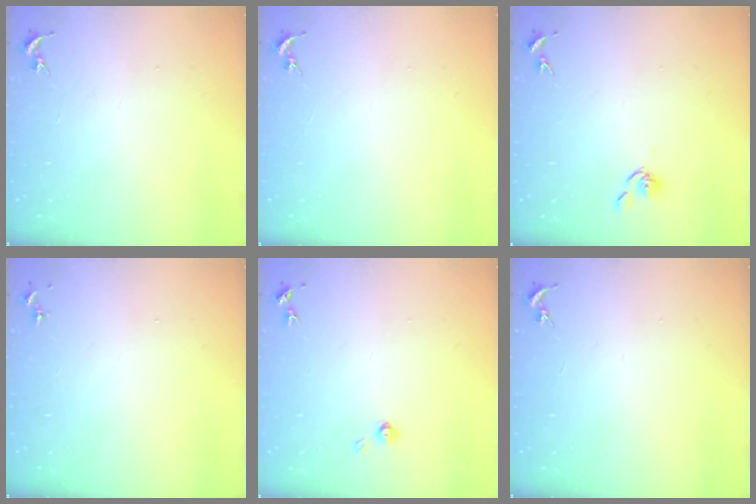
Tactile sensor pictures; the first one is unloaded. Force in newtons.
{"total": 0.0}
{"total": 4.3, "press": 4.2, "slide": 0.6}
{"total": 0.0}
{"total": 4.0, "press": 4.0, "slide": 0.4}
{"total": 0.0}